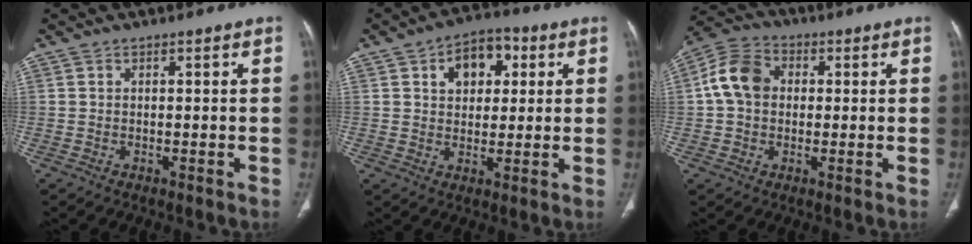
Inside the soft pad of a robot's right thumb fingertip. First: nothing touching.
{"total": 9.3, "force": [3.1, 6.4, 6.0], "torque": [-0.052, 0.004, 0.042]}
{"total": 9.3, "force": [0.9, 7.2, 5.8], "torque": [-0.101, 0.025, 0.006]}